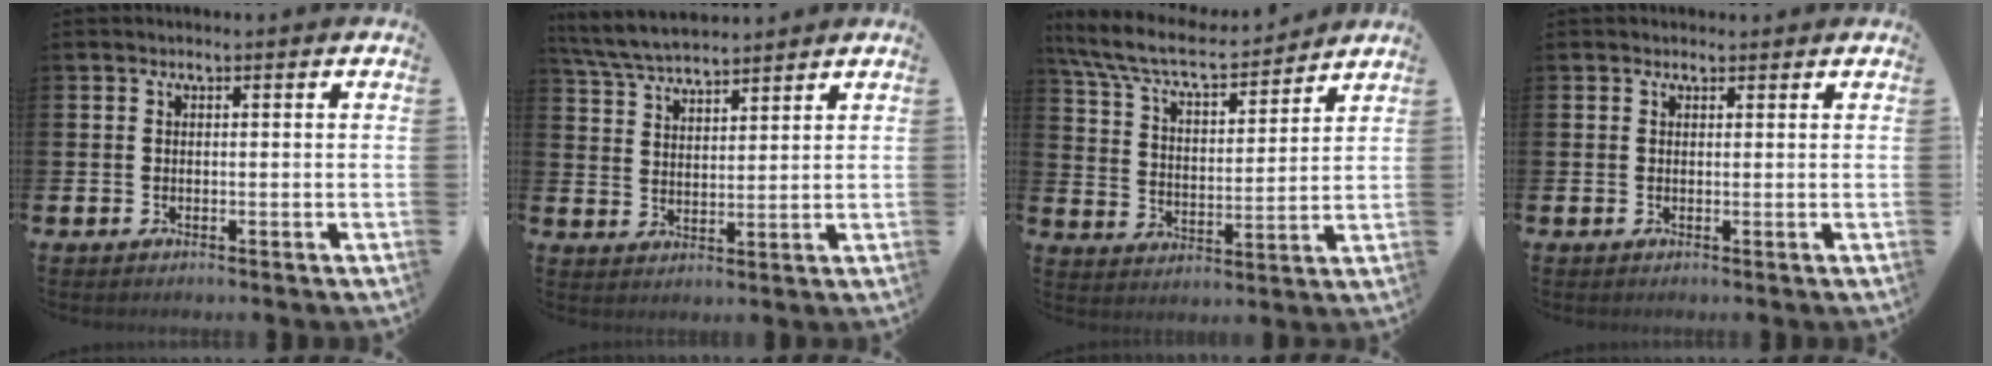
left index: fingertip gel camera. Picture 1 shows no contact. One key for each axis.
{"total": 6.0, "fx": 5.8, "fy": 0.9, "fz": 1.3, "tx": -0.047, "ty": -0.022, "tz": 0.107}
{"total": 8.5, "fx": 7.6, "fy": 1.9, "fz": 3.4, "tx": -0.103, "ty": -0.049, "tz": 0.131}
{"total": 0.6, "fx": 0.5, "fy": 0.3, "fz": 0.0, "tx": 0.007, "ty": 0.001, "tz": 0.008}